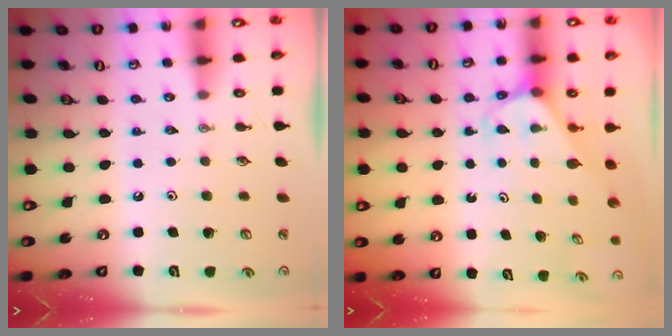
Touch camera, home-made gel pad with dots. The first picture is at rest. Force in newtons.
{"total": 2.4, "press": 2.4, "slide": 0.2}